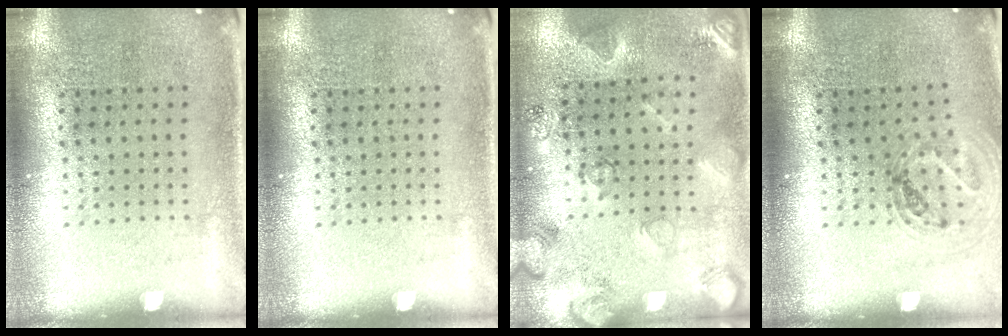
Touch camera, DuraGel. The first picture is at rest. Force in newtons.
{"total": 0.0}
{"total": 2.1, "press": 2.0, "slide": 0.8}
{"total": 1.0, "press": 0.9, "slide": 0.2}